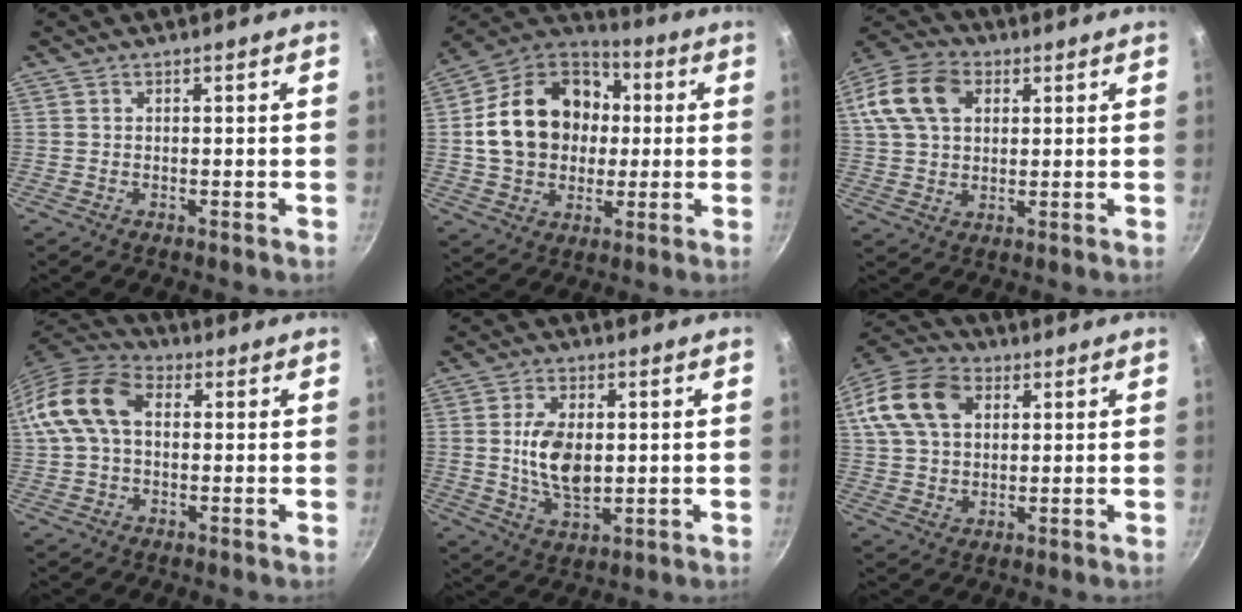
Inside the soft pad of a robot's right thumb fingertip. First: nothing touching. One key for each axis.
{"total": 20.9, "fx": 1.5, "fy": 16.6, "fz": 12.6, "tx": -0.196, "ty": 0.034, "tz": 0.025}
{"total": 14.6, "fx": 4.4, "fy": 10.1, "fz": 9.5, "tx": -0.173, "ty": 0.013, "tz": 0.069}
{"total": 12.4, "fx": 2.0, "fy": 8.2, "fz": 9.2, "tx": -0.163, "ty": 0.028, "tz": 0.018}
{"total": 10.0, "fx": 0.6, "fy": 5.8, "fz": 8.1, "tx": -0.139, "ty": -0.013, "tz": 0.015}
{"total": 16.8, "fx": 5.1, "fy": 11.8, "fz": 10.8, "tx": -0.197, "ty": 0.016, "tz": 0.082}